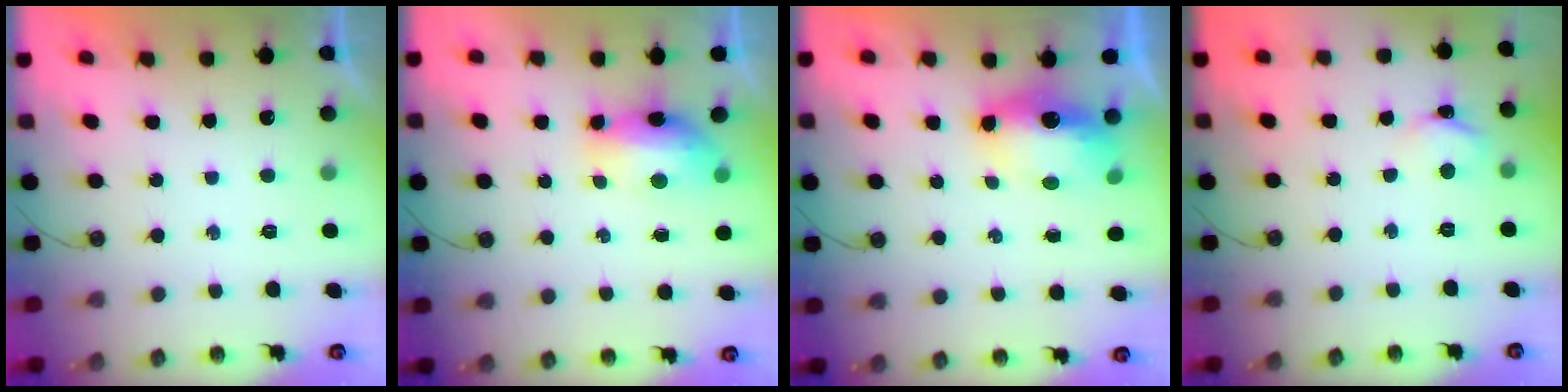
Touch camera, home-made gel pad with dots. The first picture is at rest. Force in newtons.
{"total": 17.3, "press": 11.8, "slide": 12.7}
{"total": 8.2, "press": 8.1, "slide": 0.9}
{"total": 4.0, "press": 4.0, "slide": 0.4}